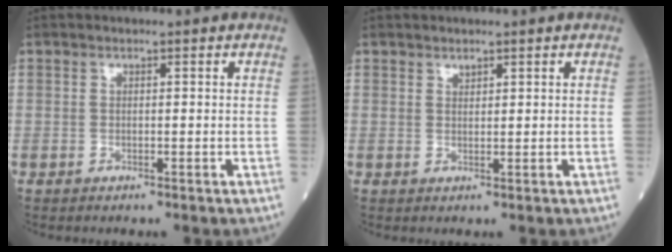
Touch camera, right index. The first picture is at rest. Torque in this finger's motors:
{"motor_torque": [-0.05, 0.06, -0.03, -0.01]}